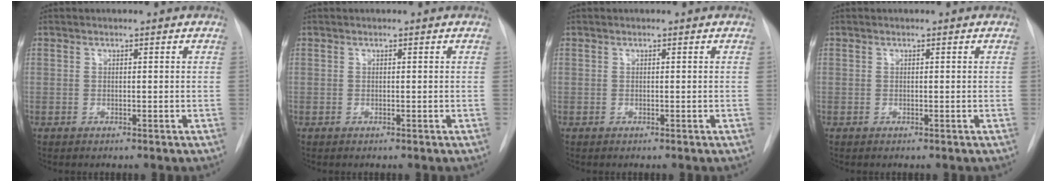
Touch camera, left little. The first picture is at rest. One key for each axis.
{"total": 0.0}
{"total": 0.0}
{"total": 0.0}